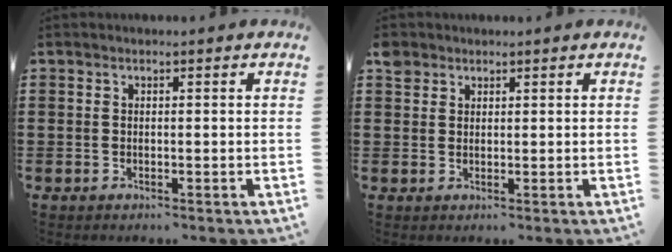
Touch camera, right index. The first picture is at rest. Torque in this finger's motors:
{"motor_torque": [1.05, 1.08, 0.17, 0.03]}